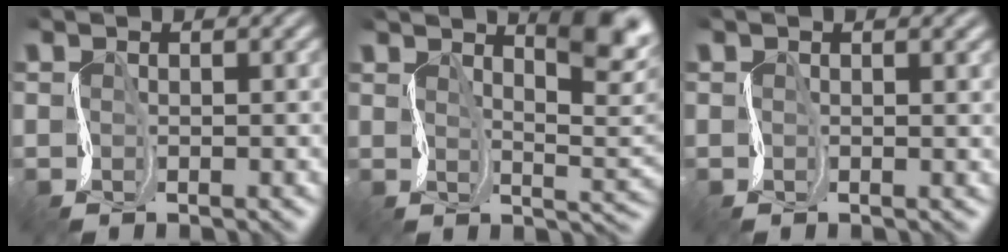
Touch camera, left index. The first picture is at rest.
{"total": 8.5, "force": [4.4, 2.4, 6.9], "torque": [-0.092, 0.012, 0.064]}
{"total": 1.5, "force": [0.8, 0.4, 1.2], "torque": [-0.011, 0.004, 0.007]}